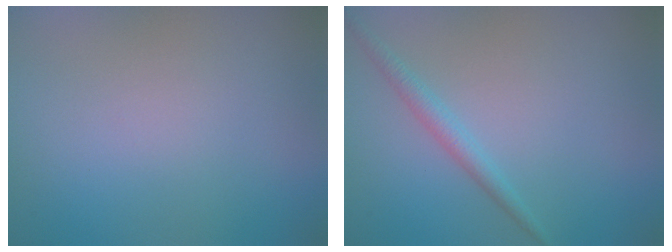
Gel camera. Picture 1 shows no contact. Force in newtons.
{"total": 1.7, "press": 1.7, "slide": 0.1}